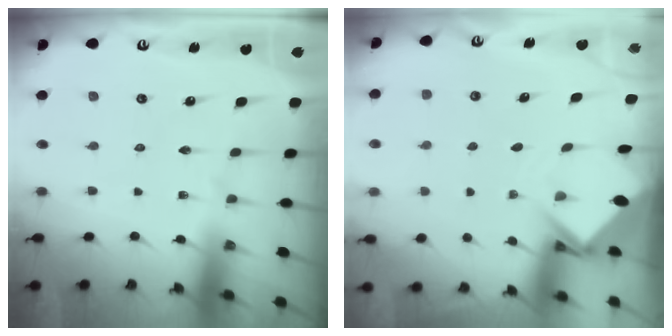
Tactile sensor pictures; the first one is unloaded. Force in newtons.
{"total": 3.7, "press": 3.7, "slide": 0.2}